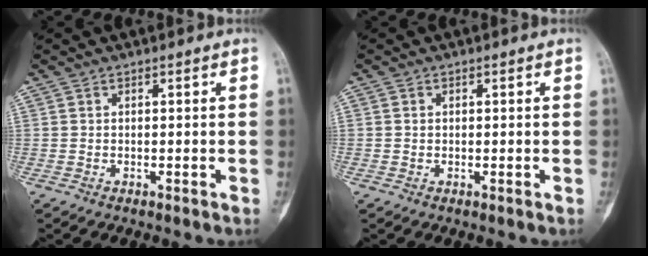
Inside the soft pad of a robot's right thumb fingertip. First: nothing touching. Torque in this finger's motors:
{"motor_torque": [-0.38, 0.24, 0.21, -0.10, -0.06]}